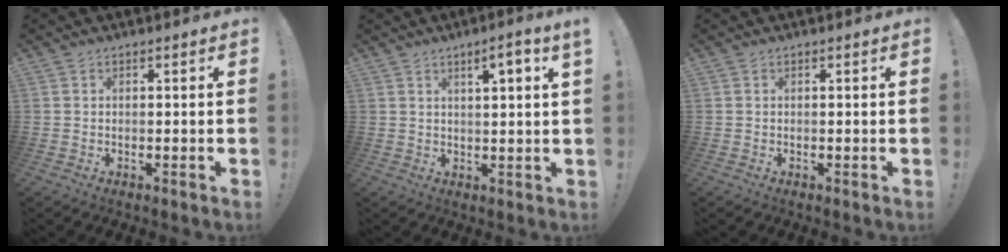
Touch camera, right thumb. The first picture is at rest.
{"total": 4.6, "force": [2.3, -0.1, 4.0], "torque": [-0.048, -0.015, 0.029]}
{"total": 0.0}